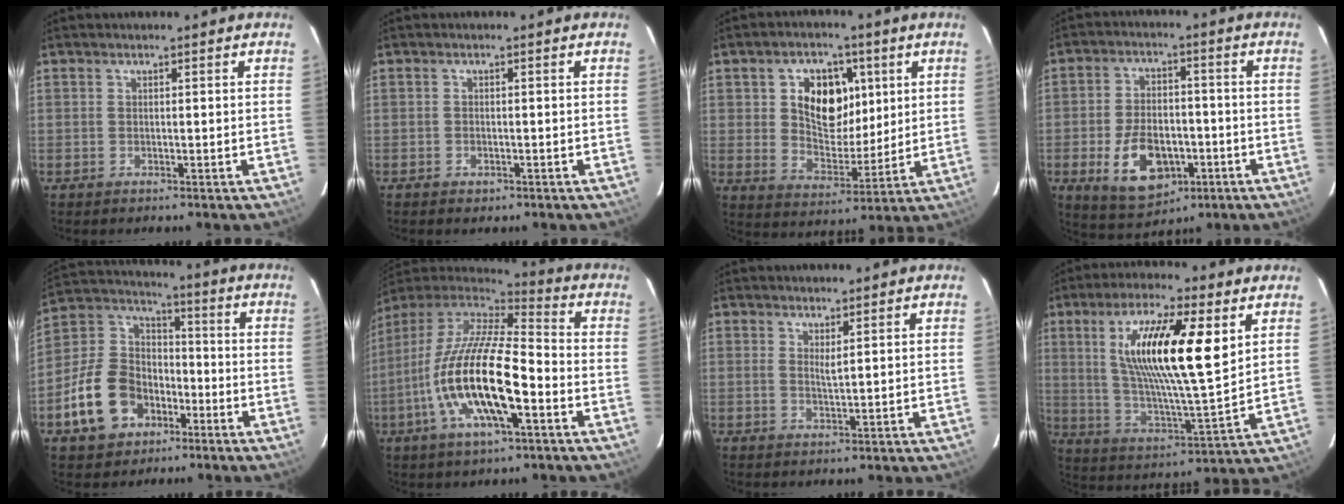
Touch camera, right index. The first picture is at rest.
{"total": 1.4, "force": [-0.8, 1.1, 0.4], "torque": [-0.008, 0.000, -0.007]}
{"total": 11.9, "force": [3.4, 8.1, 8.0], "torque": [-0.144, 0.009, 0.065]}
{"total": 12.5, "force": [-4.6, 7.7, 8.7], "torque": [-0.177, 0.002, -0.059]}
{"total": 16.0, "force": [-7.3, 11.8, 8.0], "torque": [-0.194, 0.038, -0.110]}
{"total": 20.7, "force": [-6.8, 6.1, 18.6], "torque": [-0.354, -0.027, -0.132]}
{"total": 1.5, "force": [0.9, 0.1, 1.2], "torque": [-0.021, -0.002, 0.015]}
{"total": 19.3, "force": [6.6, 3.9, 17.7], "torque": [-0.316, 0.000, 0.119]}